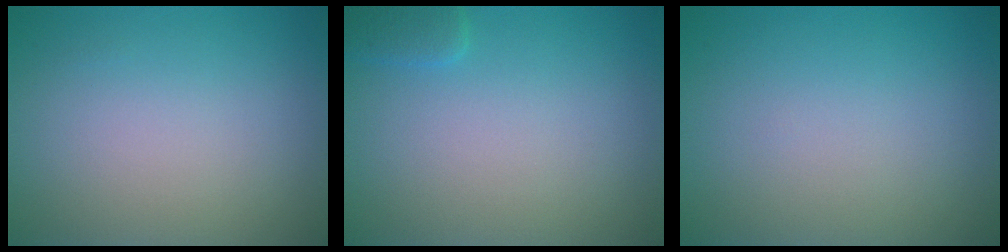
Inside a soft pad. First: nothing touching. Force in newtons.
{"total": 1.2, "press": 1.2, "slide": 0.1}
{"total": 0.0}